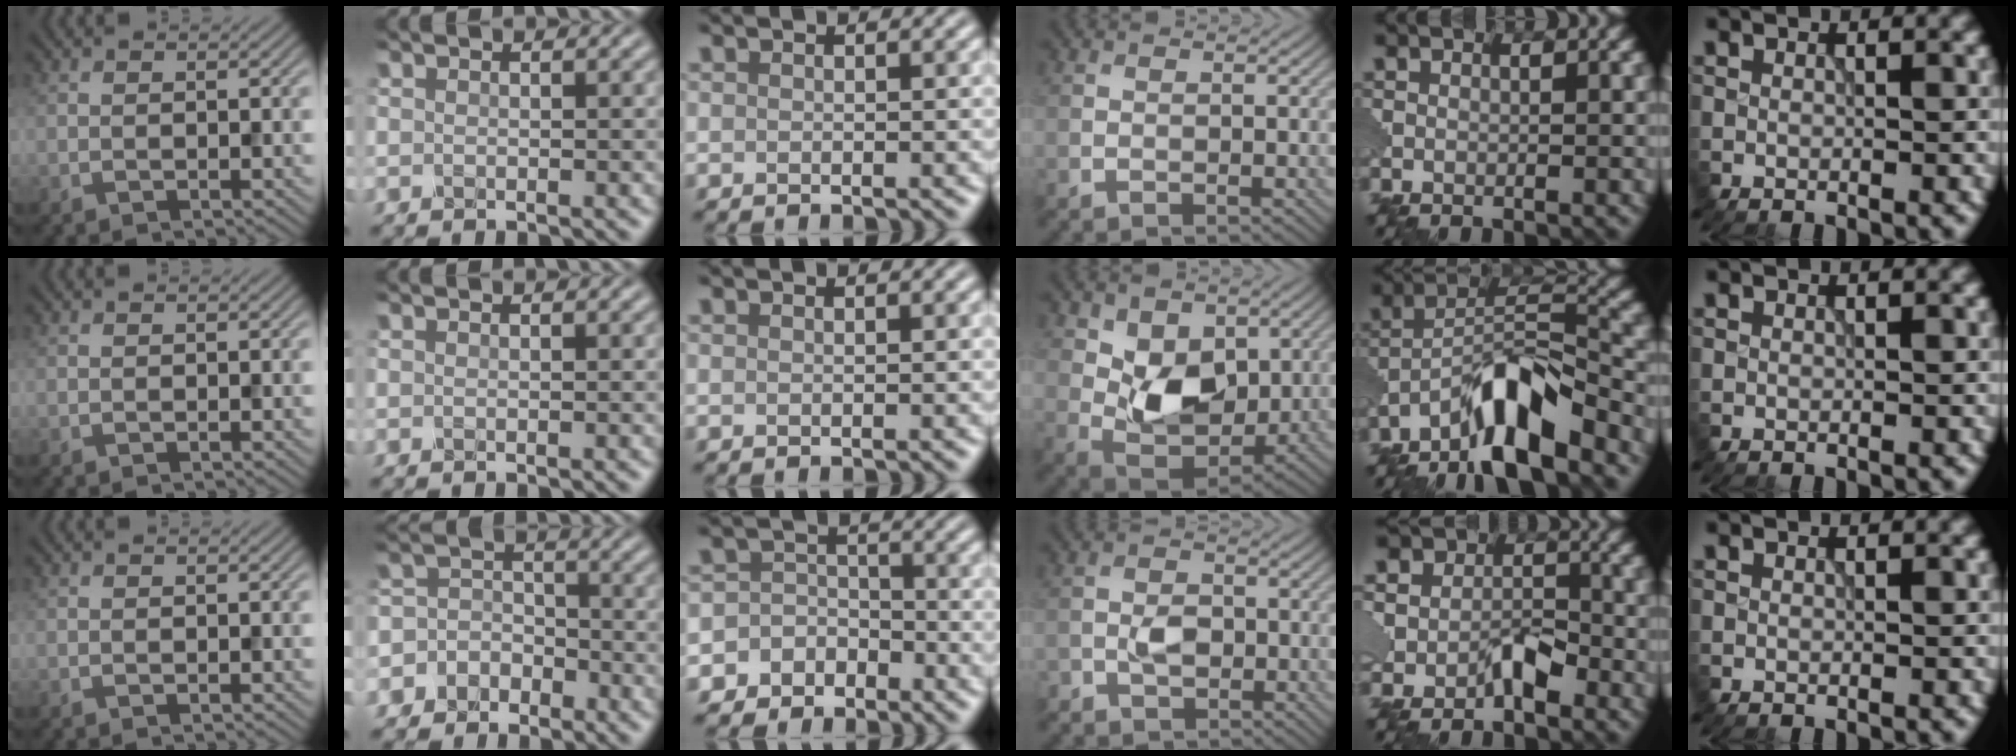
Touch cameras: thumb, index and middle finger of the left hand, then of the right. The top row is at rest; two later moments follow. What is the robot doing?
{"motion": "insert", "object": "pin"}